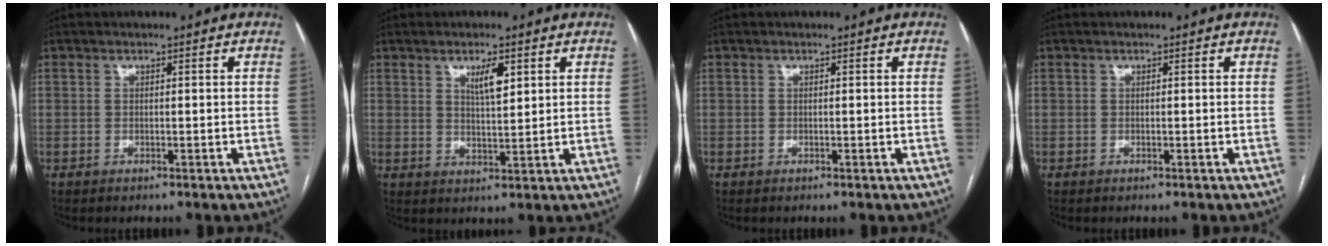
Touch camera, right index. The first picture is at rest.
{"total": 4.2, "force": [2.1, 0.9, 3.6], "torque": [-0.062, -0.003, 0.038]}
{"total": 0.0}
{"total": 0.0}